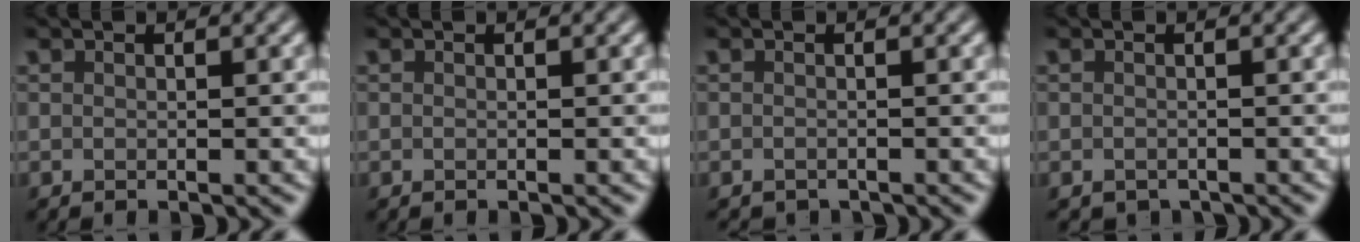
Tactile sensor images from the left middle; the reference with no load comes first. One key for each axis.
{"total": 0.0}
{"total": 0.8, "fx": -0.7, "fy": 0.3, "fz": 0.0, "tx": 0.000, "ty": -0.005, "tz": -0.012}
{"total": 0.9, "fx": -0.7, "fy": 0.6, "fz": 0.2, "tx": -0.003, "ty": -0.006, "tz": -0.012}